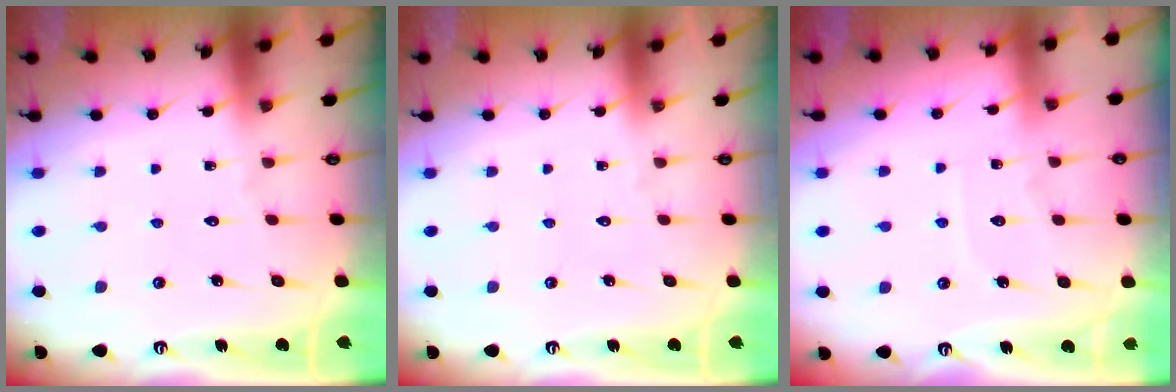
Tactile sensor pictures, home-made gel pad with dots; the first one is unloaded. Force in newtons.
{"total": 0.0}
{"total": 5.6, "press": 5.6, "slide": 0.5}